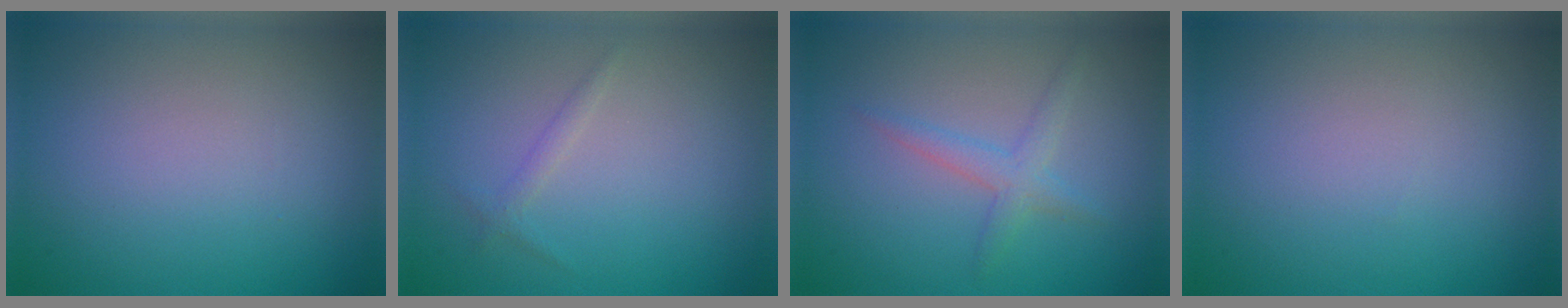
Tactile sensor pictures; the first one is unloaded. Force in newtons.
{"total": 0.8, "press": 0.8, "slide": 0.0}
{"total": 2.0, "press": 2.0, "slide": 0.1}
{"total": 0.0}